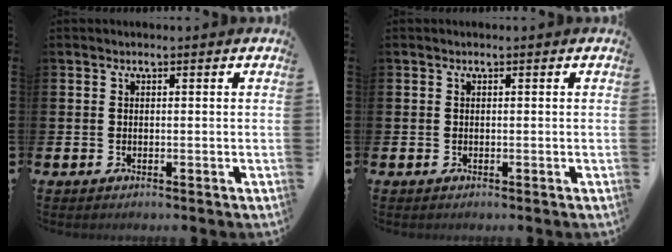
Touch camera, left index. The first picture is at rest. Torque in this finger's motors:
{"motor_torque": [-0.13, -0.06, 0.03, 0.02]}